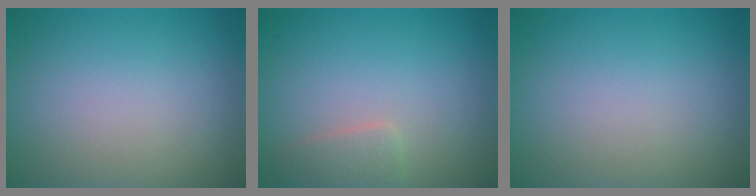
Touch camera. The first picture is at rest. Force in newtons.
{"total": 1.8, "press": 1.8, "slide": 0.2}
{"total": 0.0}